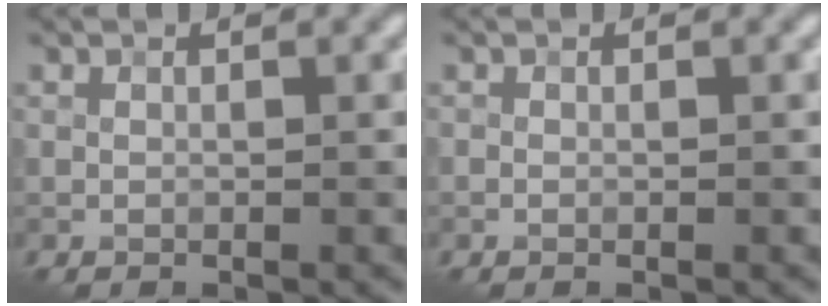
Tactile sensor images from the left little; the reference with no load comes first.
{"total": 0.0}